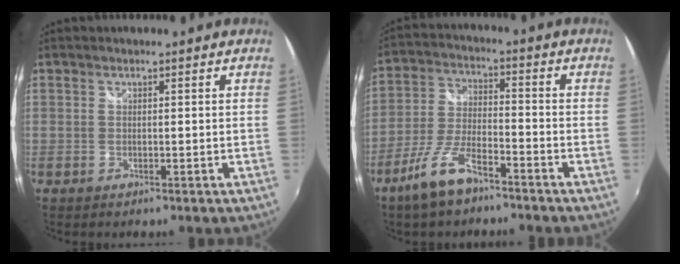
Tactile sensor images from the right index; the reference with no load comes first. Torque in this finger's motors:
{"motor_torque": [0.91, -0.60, 0.38, 0.05]}